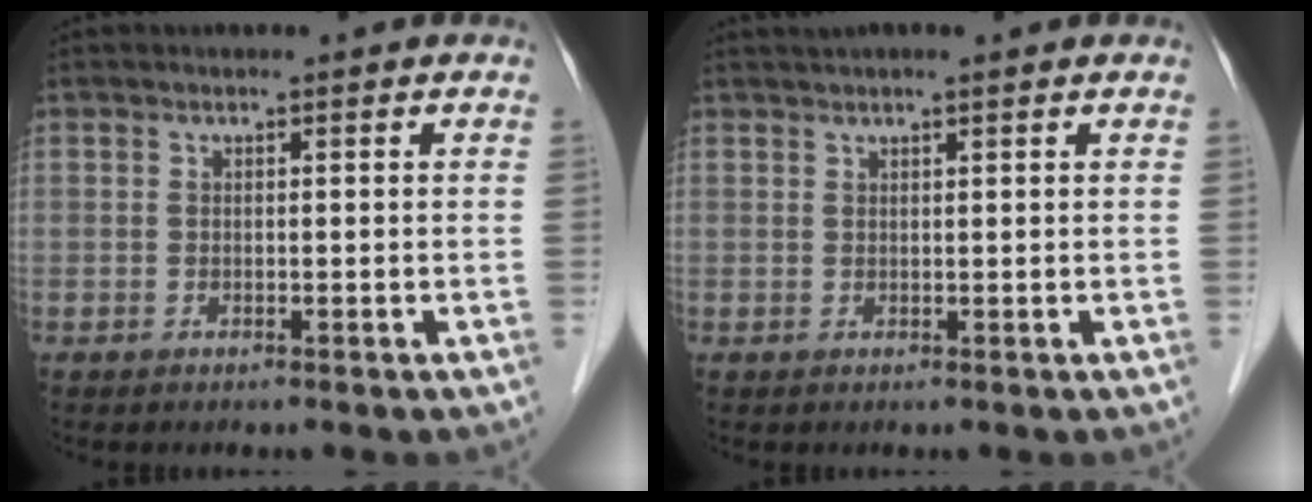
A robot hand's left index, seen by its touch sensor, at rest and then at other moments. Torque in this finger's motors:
{"motor_torque": [0.40, -0.42, 0.16, 0.03]}